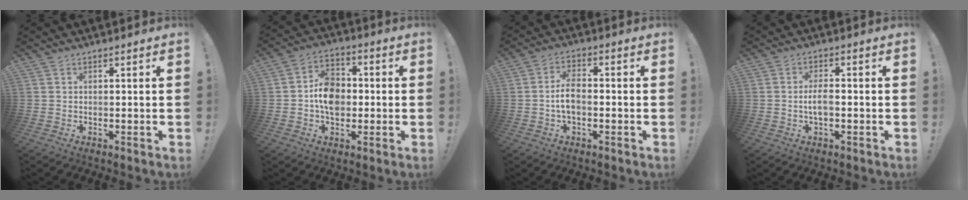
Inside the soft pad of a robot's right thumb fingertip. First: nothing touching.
{"total": 10.7, "force": [-1.4, 8.2, 6.6], "torque": [-0.108, 0.021, -0.021]}
{"total": 6.4, "force": [-1.0, 3.4, 5.3], "torque": [-0.097, 0.005, -0.020]}
{"total": 4.5, "force": [-1.0, 1.6, 4.1], "torque": [-0.086, 0.003, -0.021]}